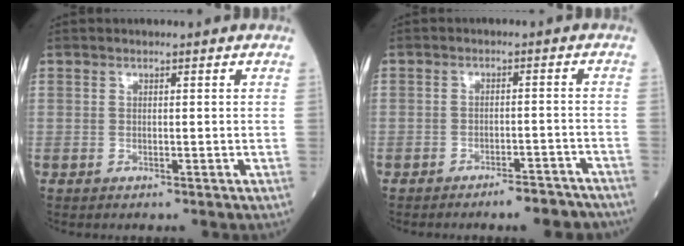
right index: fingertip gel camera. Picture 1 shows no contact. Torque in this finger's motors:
{"motor_torque": [-0.26, -0.18, -0.86, -0.21]}